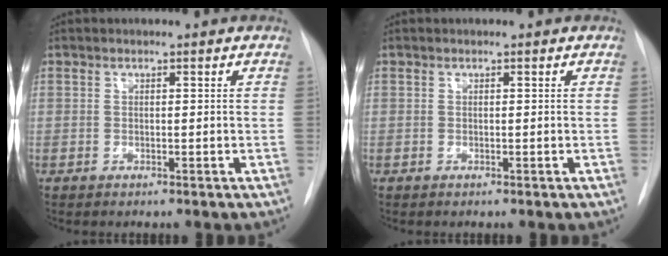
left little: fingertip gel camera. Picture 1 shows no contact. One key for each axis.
{"total": 0.0}